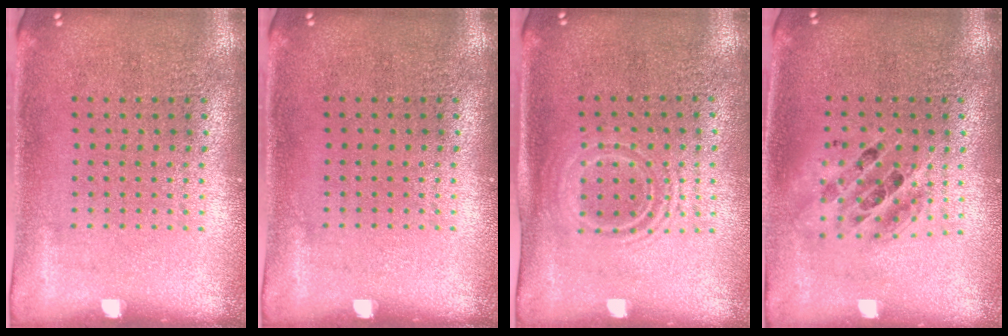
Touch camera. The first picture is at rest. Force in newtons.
{"total": 0.0}
{"total": 1.4, "press": 1.2, "slide": 0.7}
{"total": 1.3, "press": 1.1, "slide": 0.6}